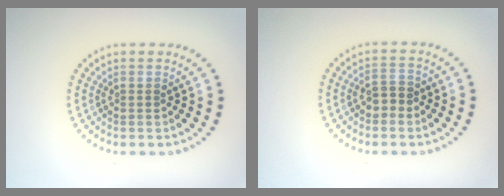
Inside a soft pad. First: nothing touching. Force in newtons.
{"total": 1.9, "press": 1.8, "slide": 0.5}